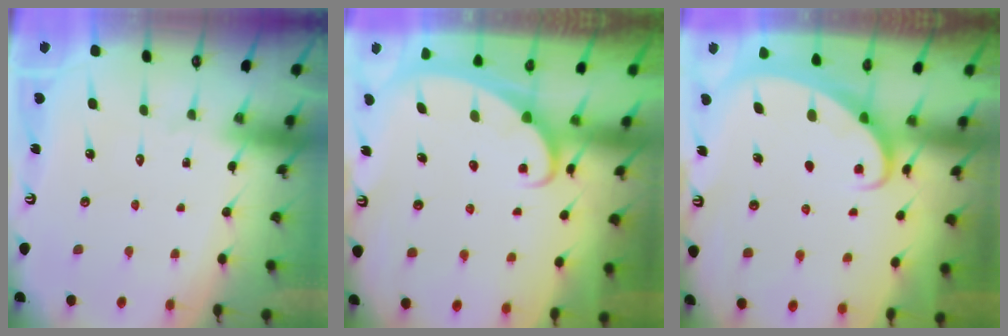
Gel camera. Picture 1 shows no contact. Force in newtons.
{"total": 2.4, "press": 2.3, "slide": 0.3}
{"total": 2.2, "press": 2.2, "slide": 0.0}